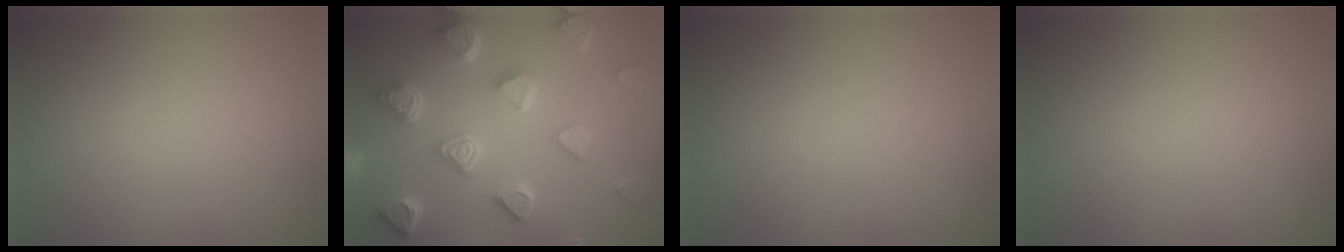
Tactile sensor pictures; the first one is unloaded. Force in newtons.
{"total": 7.4, "press": 5.9, "slide": 4.4}
{"total": 0.0}
{"total": 0.0}